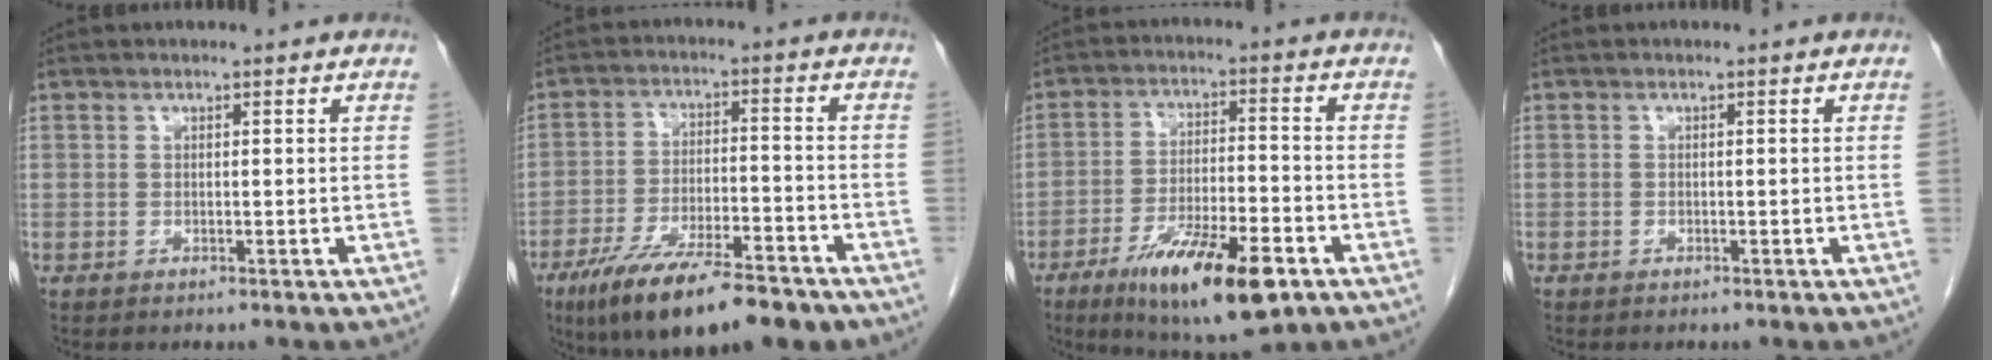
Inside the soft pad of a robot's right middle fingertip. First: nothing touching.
{"total": 16.3, "force": [-11.6, 4.1, 10.7], "torque": [-0.170, -0.016, -0.191]}
{"total": 14.9, "force": [-8.2, 3.2, 12.0], "torque": [-0.204, -0.020, -0.130]}
{"total": 0.0}